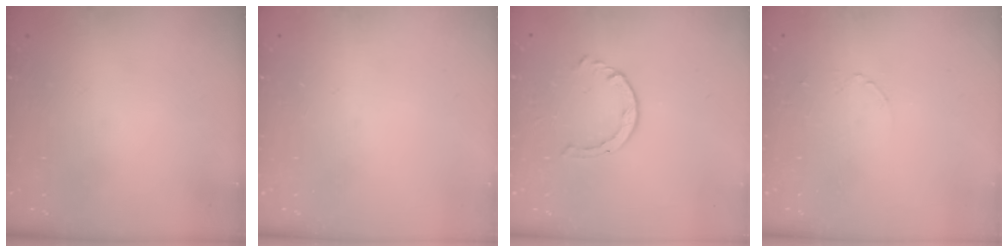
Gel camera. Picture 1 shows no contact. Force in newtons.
{"total": 0.0}
{"total": 3.0, "press": 2.9, "slide": 0.3}
{"total": 1.3, "press": 1.3, "slide": 0.1}